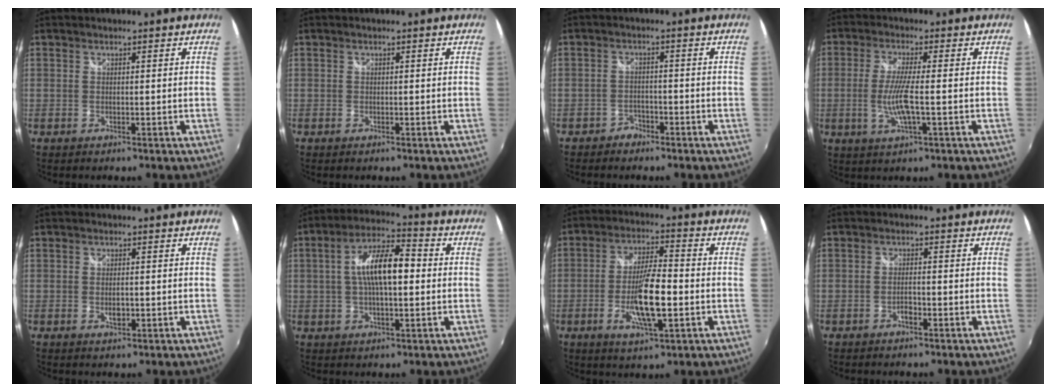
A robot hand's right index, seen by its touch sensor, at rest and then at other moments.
{"total": 0.0}
{"total": 2.7, "force": [-2.1, 1.6, 0.1], "torque": [-0.008, 0.009, -0.037]}
{"total": 6.9, "force": [-1.3, 0.6, 6.8], "torque": [-0.134, -0.010, -0.026]}
{"total": 2.3, "force": [-0.5, 1.2, 1.9], "torque": [-0.033, -0.003, -0.007]}
{"total": 11.1, "force": [0.6, 4.0, 10.3], "torque": [-0.187, 0.017, 0.008]}
{"total": 11.0, "force": [-3.0, 2.5, 10.3], "torque": [-0.197, -0.007, -0.053]}
{"total": 1.8, "force": [-1.1, 0.6, 1.3], "torque": [-0.030, 0.002, -0.022]}